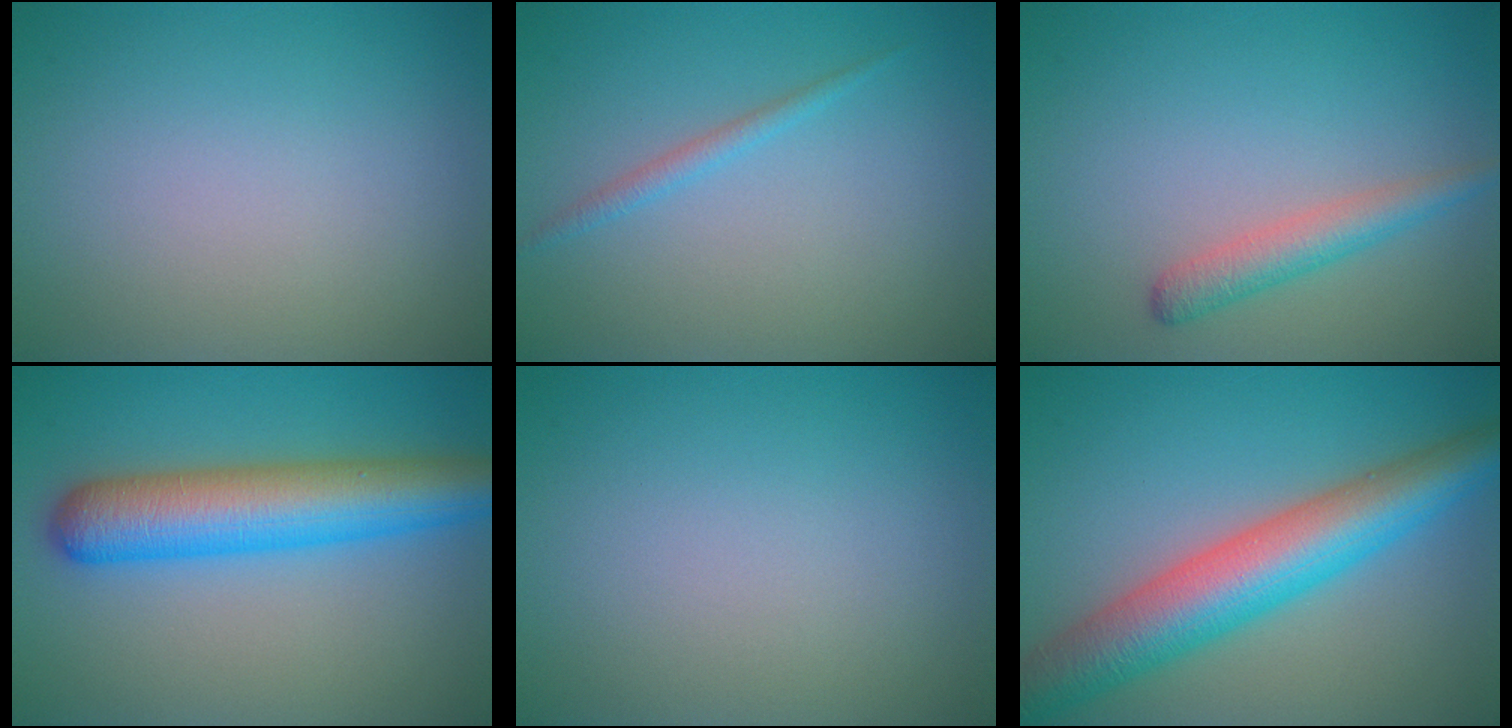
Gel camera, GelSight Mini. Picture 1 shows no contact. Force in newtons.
{"total": 1.2, "press": 1.2, "slide": 0.1}
{"total": 2.6, "press": 2.6, "slide": 0.0}
{"total": 8.2, "press": 8.2, "slide": 0.3}
{"total": 0.0}
{"total": 8.9, "press": 8.9, "slide": 0.1}